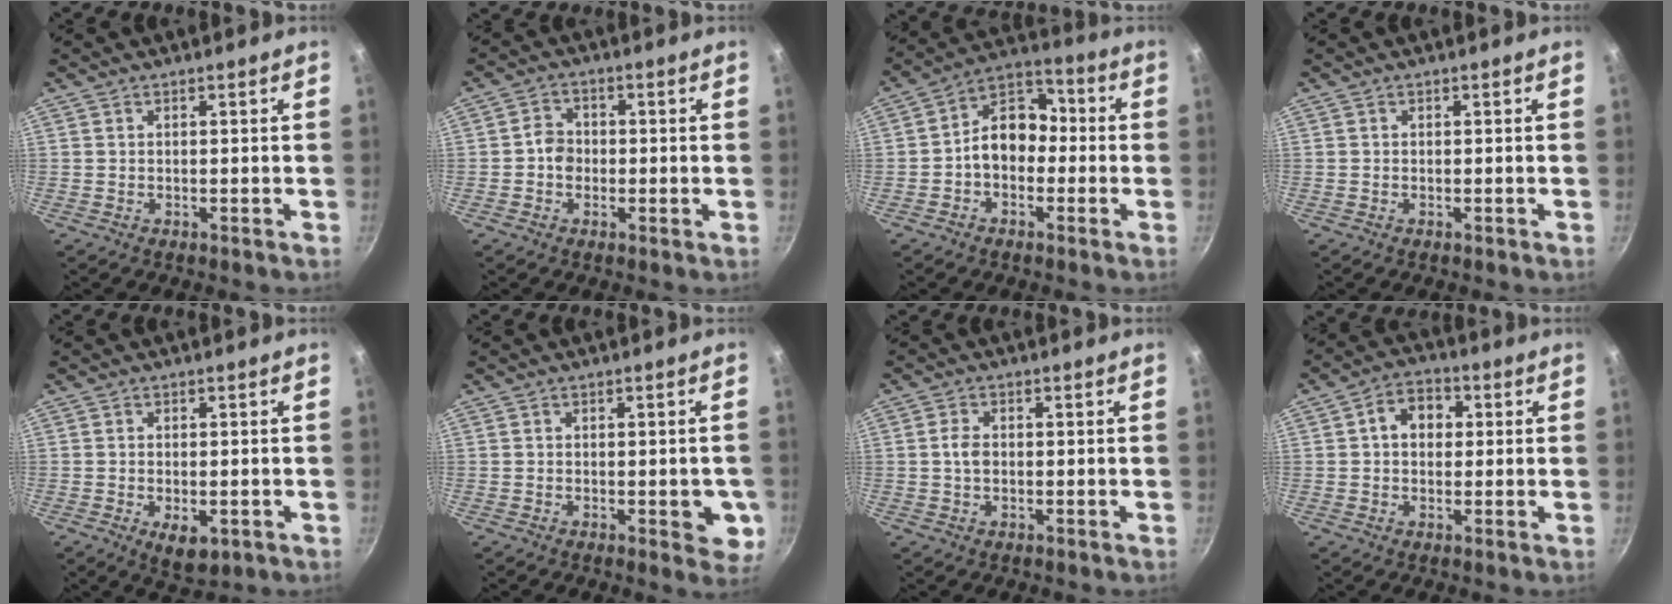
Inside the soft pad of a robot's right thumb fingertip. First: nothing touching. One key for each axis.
{"total": 3.8, "fx": -0.6, "fy": 3.3, "fz": 1.8, "tx": -0.007, "ty": 0.016, "tz": -0.017}
{"total": 10.3, "fx": -1.3, "fy": 7.7, "fz": 6.7, "tx": -0.060, "ty": 0.044, "tz": -0.043}
{"total": 0.0}
{"total": 5.7, "fx": -1.7, "fy": 3.1, "fz": 4.4, "tx": -0.055, "ty": -0.003, "tz": -0.017}
{"total": 6.1, "fx": -1.3, "fy": 2.8, "fz": 5.3, "tx": -0.037, "ty": -0.003, "tz": -0.017}
{"total": 2.7, "fx": -0.2, "fy": 1.8, "fz": 2.0, "tx": -0.040, "ty": 0.009, "tz": -0.008}
{"total": 6.8, "fx": 1.1, "fy": 5.2, "fz": 4.2, "tx": -0.039, "ty": 0.012, "tz": 0.006}